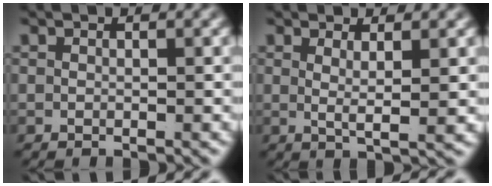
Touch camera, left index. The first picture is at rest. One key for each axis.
{"total": 2.5, "fx": 0.7, "fy": -0.4, "fz": 2.4, "tx": -0.044, "ty": -0.014, "tz": 0.020}